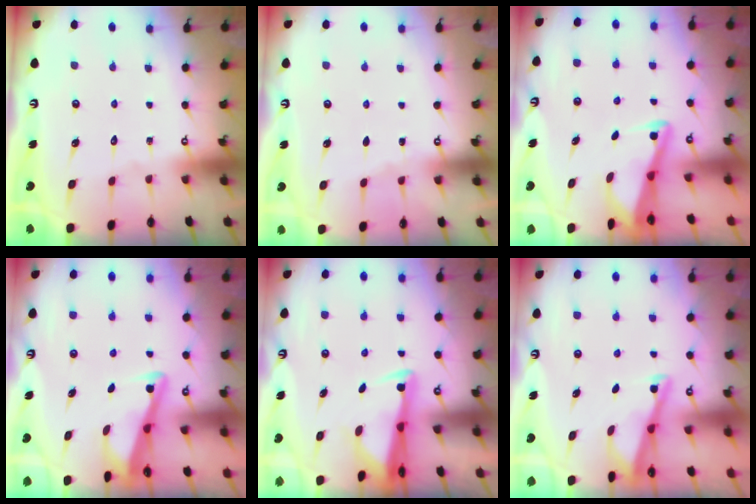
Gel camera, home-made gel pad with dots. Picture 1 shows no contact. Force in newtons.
{"total": 2.1, "press": 2.1, "slide": 0.3}
{"total": 3.0, "press": 3.0, "slide": 0.3}
{"total": 3.4, "press": 3.3, "slide": 0.4}
{"total": 2.8, "press": 2.7, "slide": 1.0}
{"total": 2.9, "press": 2.9, "slide": 0.2}